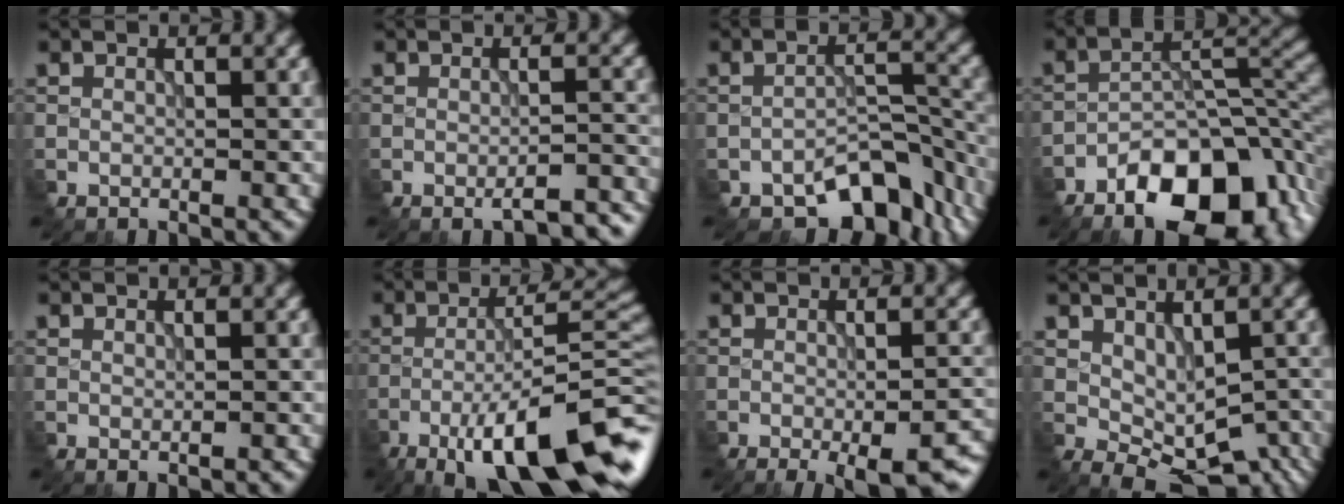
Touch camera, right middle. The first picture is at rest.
{"total": 3.4, "force": [-2.5, 0.6, 2.3], "torque": [-0.030, 0.002, -0.035]}
{"total": 6.4, "force": [-4.6, 3.0, 3.2], "torque": [-0.034, -0.001, -0.070]}
{"total": 10.6, "force": [-6.4, 5.0, 6.8], "torque": [-0.088, 0.001, -0.114]}
{"total": 0.0}
{"total": 13.2, "force": [-7.2, 3.0, 10.7], "torque": [-0.173, 0.000, -0.114]}
{"total": 6.4, "force": [-3.4, 1.8, 5.1], "torque": [-0.071, -0.013, -0.042]}
{"total": 5.3, "force": [-0.3, 3.2, 4.2], "torque": [-0.062, -0.017, 0.011]}